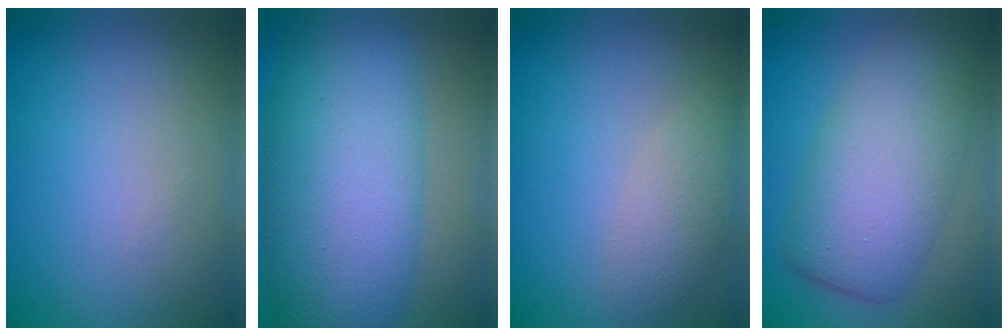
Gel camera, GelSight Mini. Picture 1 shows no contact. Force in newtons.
{"total": 11.8, "press": 11.8, "slide": 0.2}
{"total": 2.7, "press": 2.7, "slide": 0.2}
{"total": 7.8, "press": 7.8, "slide": 0.2}